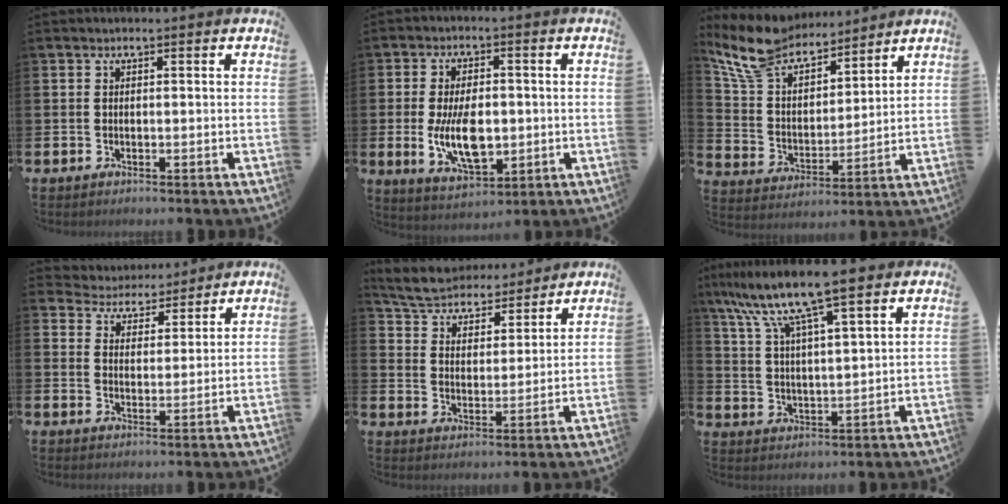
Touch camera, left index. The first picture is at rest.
{"total": 8.5, "force": [-1.0, 4.6, 7.0], "torque": [-0.119, -0.007, -0.021]}
{"total": 9.9, "force": [8.9, 3.6, 2.5], "torque": [-0.098, -0.056, 0.164]}
{"total": 4.6, "force": [4.3, 1.3, -0.7], "torque": [-0.011, -0.032, 0.075]}
{"total": 6.3, "force": [6.1, 1.5, 0.7], "torque": [-0.044, -0.045, 0.105]}
{"total": 10.1, "force": [8.5, 0.8, 5.3], "torque": [-0.135, -0.037, 0.146]}